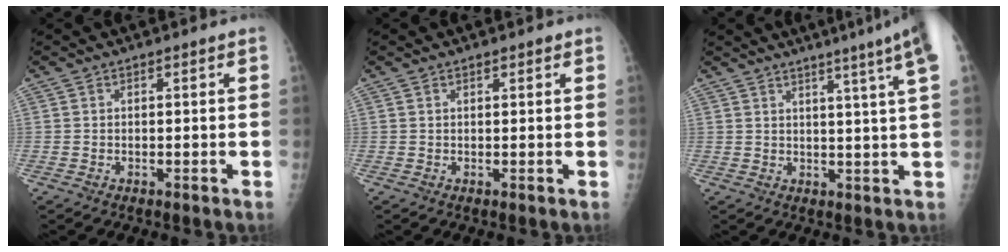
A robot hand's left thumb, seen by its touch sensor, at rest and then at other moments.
{"total": 0.8, "force": [0.6, 0.4, 0.3], "torque": [0.004, -0.005, 0.006]}
{"total": 10.8, "force": [7.0, -1.1, 8.2], "torque": [-0.107, -0.025, 0.073]}